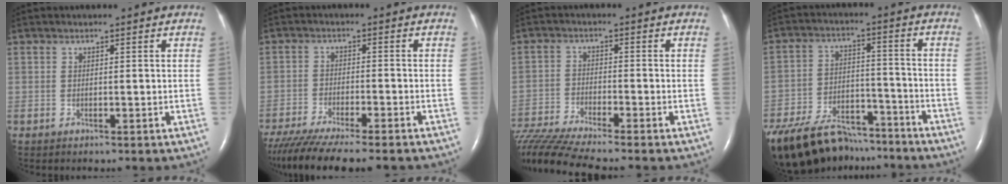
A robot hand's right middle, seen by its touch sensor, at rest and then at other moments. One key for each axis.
{"total": 14.8, "fx": -12.7, "fy": 1.1, "fz": 7.5, "tx": -0.123, "ty": -0.035, "tz": -0.197}
{"total": 13.0, "fx": -11.6, "fy": -0.6, "fz": 6.0, "tx": -0.110, "ty": -0.018, "tz": -0.203}
{"total": 20.8, "fx": -16.8, "fy": 8.7, "fz": 8.7, "tx": -0.212, "ty": -0.017, "tz": -0.264}